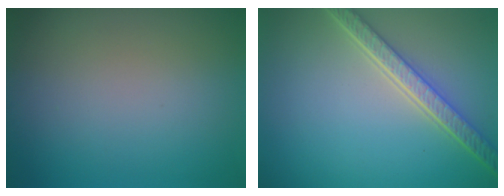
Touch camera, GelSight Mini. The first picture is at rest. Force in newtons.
{"total": 4.6, "press": 3.5, "slide": 2.9}